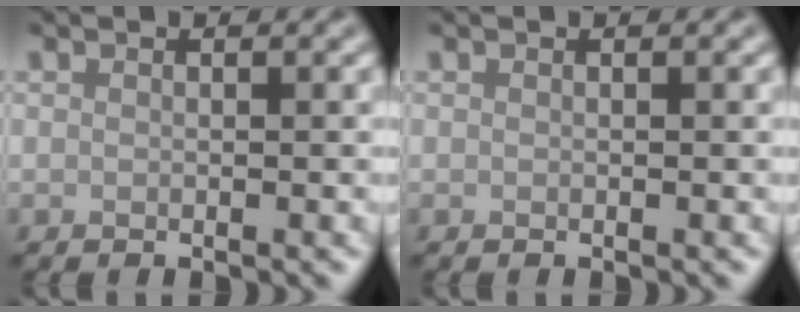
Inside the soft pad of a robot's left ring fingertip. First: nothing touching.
{"total": 0.0}